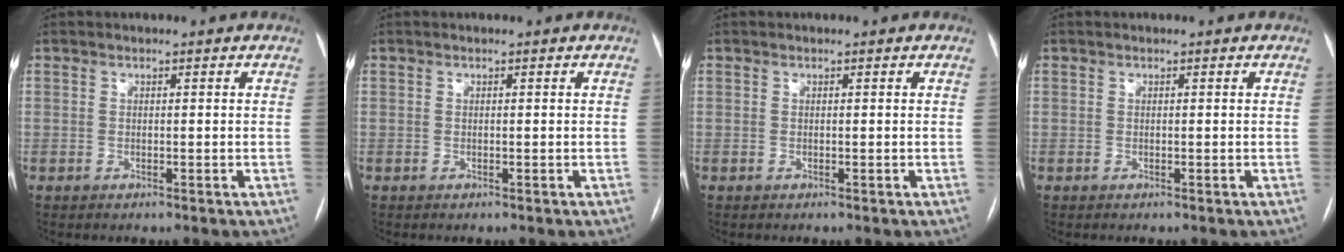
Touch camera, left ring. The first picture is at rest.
{"total": 0.0}
{"total": 0.0}
{"total": 0.0}